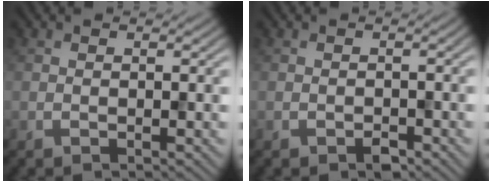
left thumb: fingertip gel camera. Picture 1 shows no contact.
{"total": 1.6, "force": [-1.0, 0.8, 1.0], "torque": [-0.014, -0.001, -0.016]}